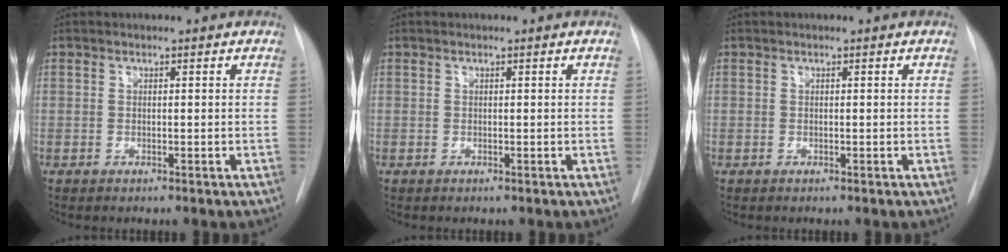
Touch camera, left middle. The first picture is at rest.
{"total": 0.0}
{"total": 0.0}